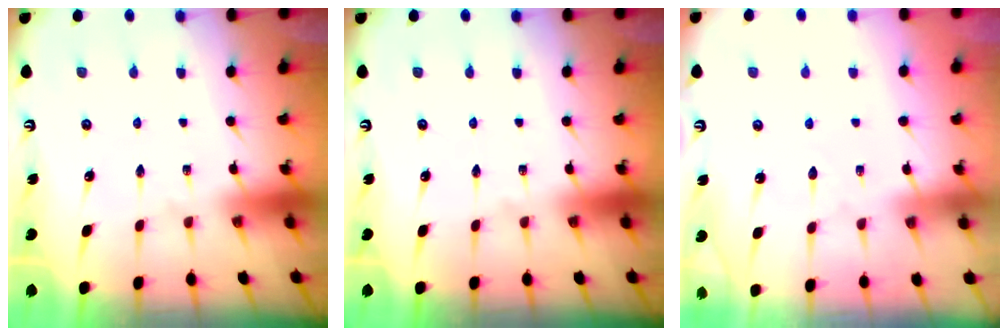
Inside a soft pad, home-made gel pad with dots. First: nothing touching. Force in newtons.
{"total": 0.0}
{"total": 2.7, "press": 2.7, "slide": 0.3}